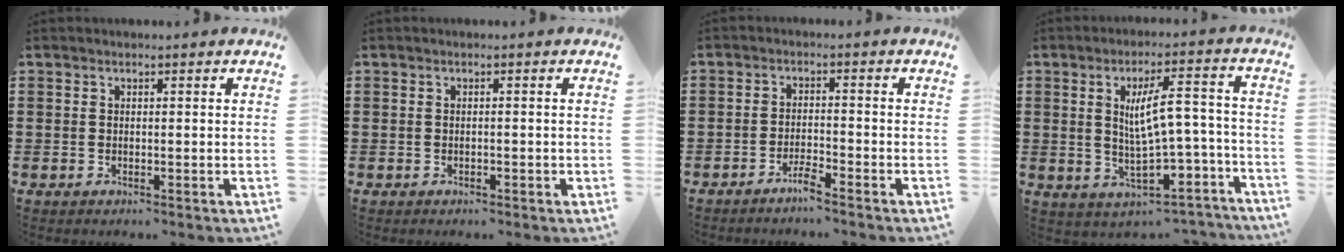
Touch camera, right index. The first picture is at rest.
{"total": 0.5, "force": [-0.4, 0.3, 0.2], "torque": [-0.007, -0.001, -0.007]}
{"total": 2.6, "force": [-2.3, 0.0, 1.2], "torque": [-0.030, 0.001, -0.046]}
{"total": 8.4, "force": [-1.2, 3.7, 7.5], "torque": [-0.120, 0.008, -0.025]}